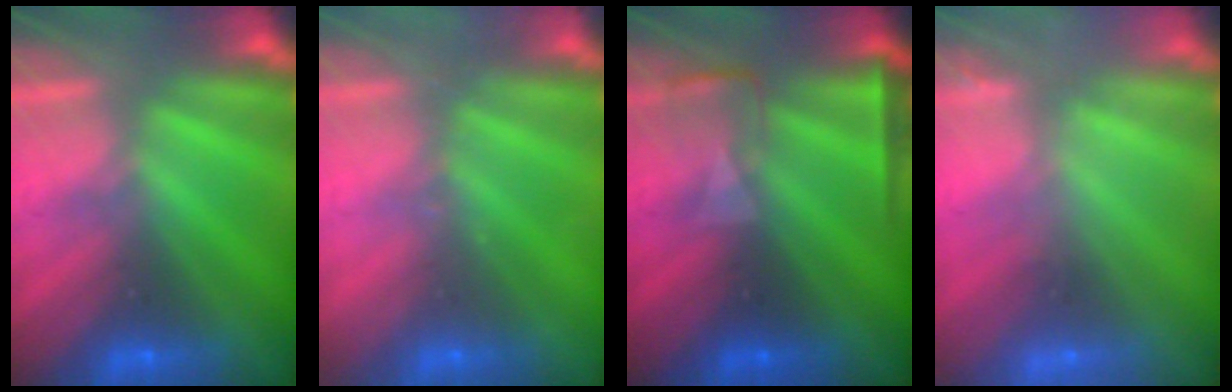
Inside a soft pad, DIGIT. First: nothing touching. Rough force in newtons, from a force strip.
{"total": 2.1}
{"total": 2.4}
{"total": 2.4}